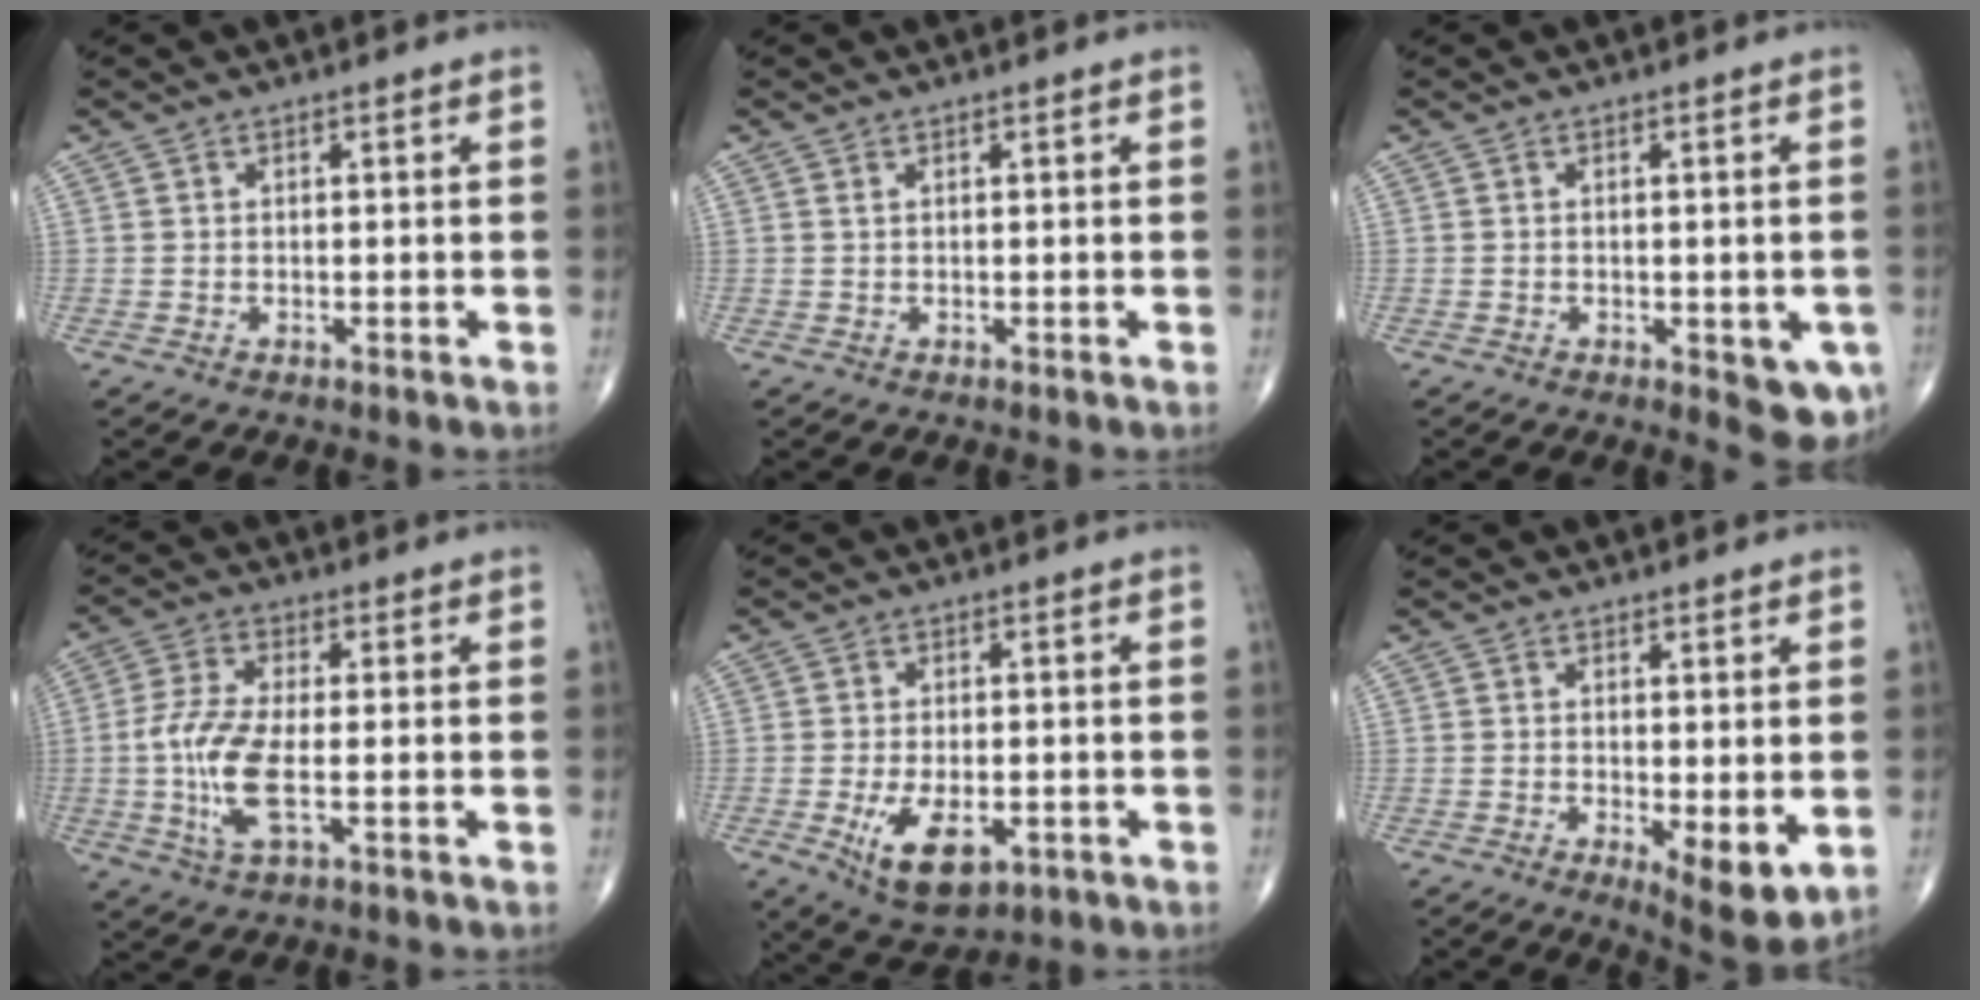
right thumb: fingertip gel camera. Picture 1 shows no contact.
{"total": 0.0}
{"total": 6.6, "force": [-2.0, 2.6, 5.7], "torque": [-0.051, -0.010, -0.018]}
{"total": 9.8, "force": [-1.7, 3.2, 9.1], "torque": [-0.212, 0.000, -0.036]}
{"total": 9.1, "force": [-2.9, 4.7, 7.3], "torque": [-0.119, -0.005, -0.036]}
{"total": 7.1, "force": [-1.2, 2.3, 6.6], "torque": [-0.093, -0.023, -0.013]}